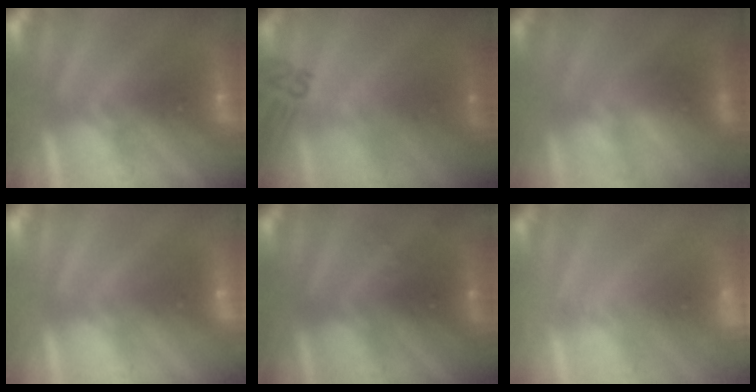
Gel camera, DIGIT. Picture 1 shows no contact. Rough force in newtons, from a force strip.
{"total": 2.4}
{"total": 4.4}
{"total": 2.0}
{"total": 2.9}
{"total": 2.4}